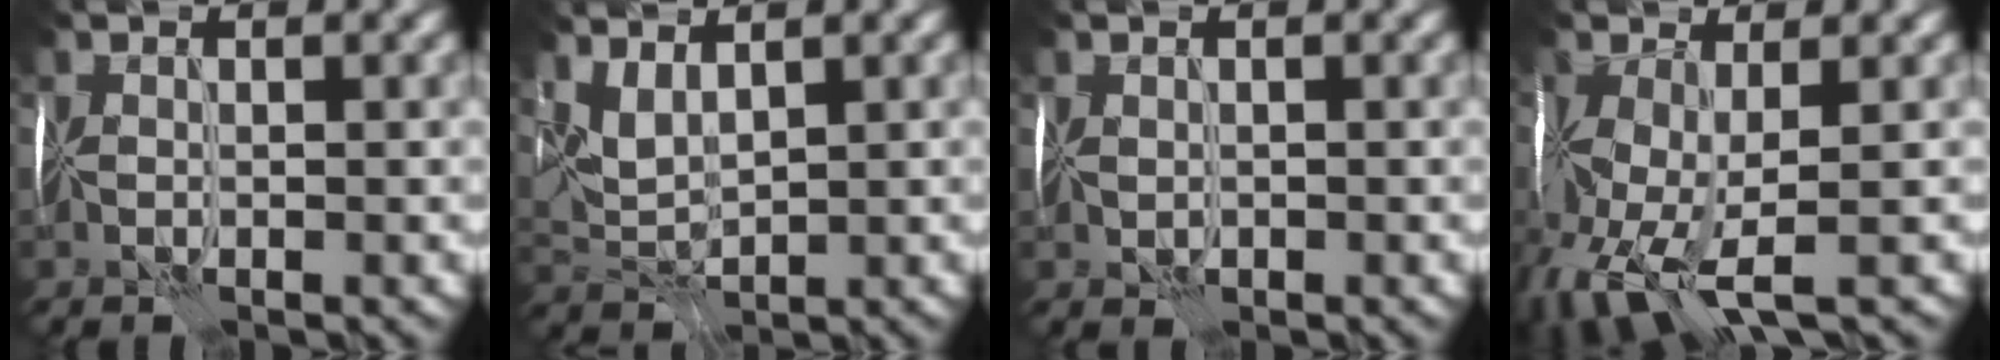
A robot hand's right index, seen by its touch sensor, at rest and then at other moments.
{"total": 1.8, "force": [1.6, 0.6, 0.6], "torque": [-0.033, 0.006, 0.037]}
{"total": 1.1, "force": [-0.1, 1.0, 0.4], "torque": [-0.016, 0.002, 0.002]}
{"total": 6.0, "force": [-2.4, 2.7, 4.8], "torque": [-0.132, -0.020, -0.043]}